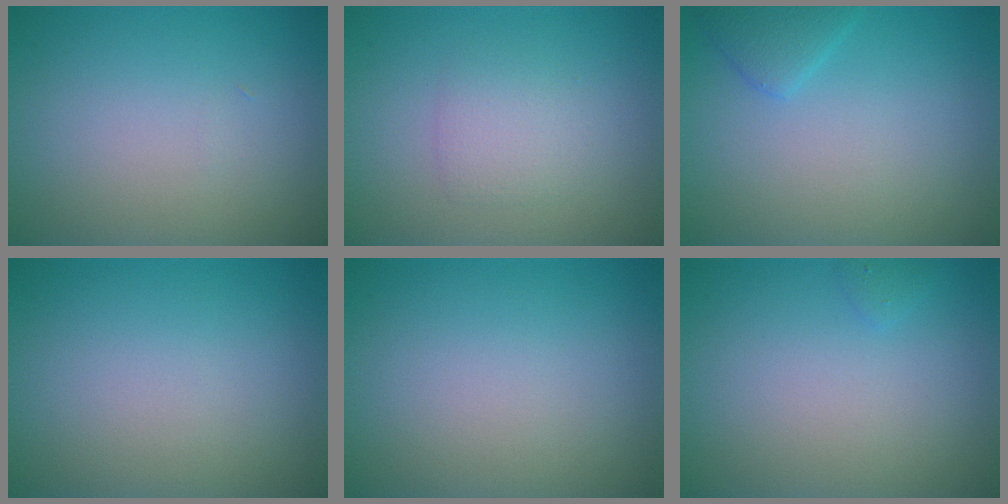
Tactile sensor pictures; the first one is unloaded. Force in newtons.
{"total": 1.9, "press": 1.9, "slide": 0.1}
{"total": 1.8, "press": 1.8, "slide": 0.2}
{"total": 0.0}
{"total": 0.0}
{"total": 0.6, "press": 0.6, "slide": 0.0}